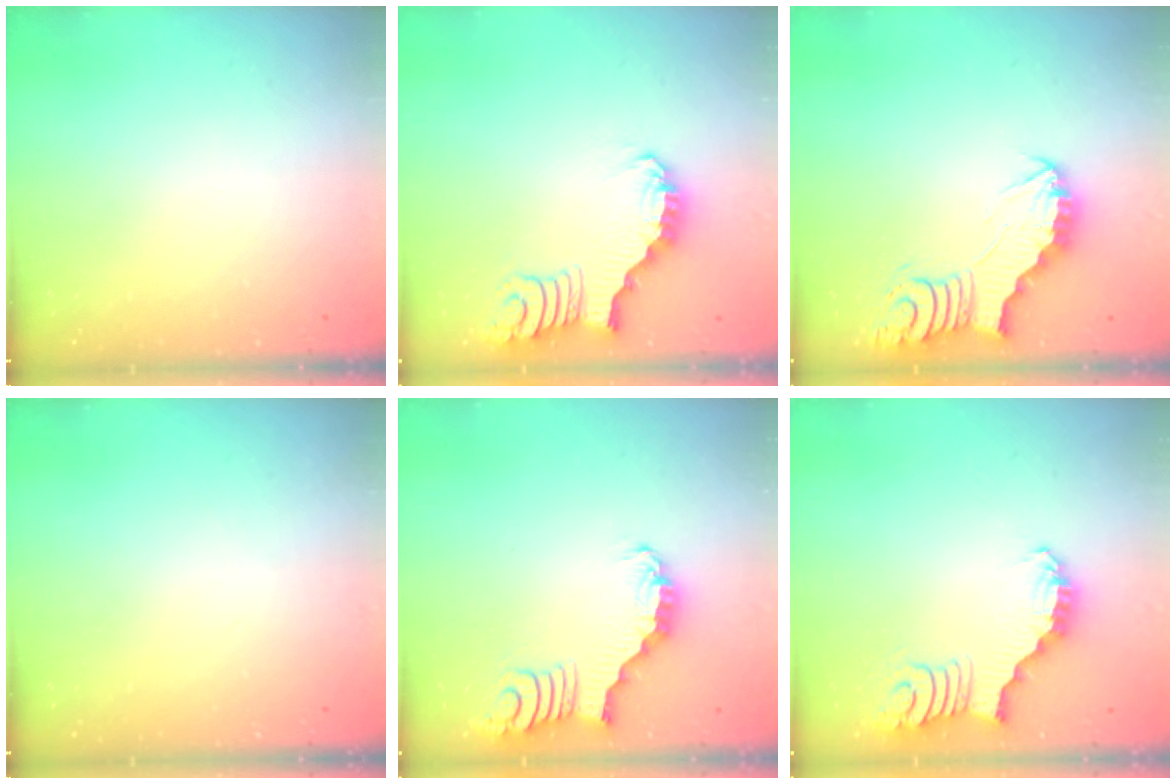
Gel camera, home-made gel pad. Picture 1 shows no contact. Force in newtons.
{"total": 2.9, "press": 2.9, "slide": 0.1}
{"total": 5.8, "press": 5.8, "slide": 0.5}
{"total": 0.0}
{"total": 2.2, "press": 2.2, "slide": 0.0}
{"total": 2.6, "press": 2.6, "slide": 0.5}